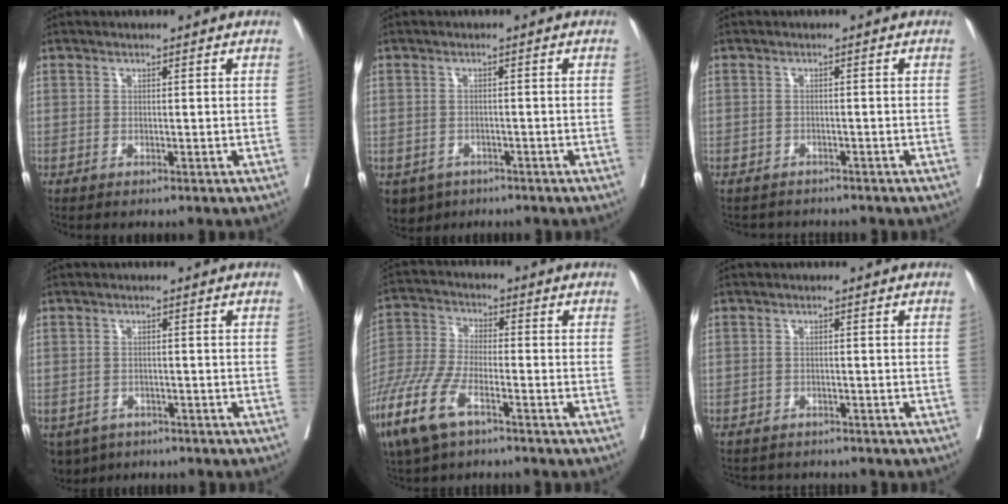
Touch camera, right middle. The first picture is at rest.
{"total": 5.4, "force": [-3.4, 4.0, 1.2], "torque": [-0.021, 0.000, -0.050]}
{"total": 3.7, "force": [-3.4, 1.6, 0.2], "torque": [-0.005, -0.001, -0.048]}
{"total": 5.4, "force": [-3.8, 3.7, 1.2], "torque": [-0.020, -0.001, -0.057]}
{"total": 11.0, "force": [-6.3, 3.7, 8.2], "torque": [-0.192, -0.022, -0.125]}
{"total": 4.3, "force": [-3.9, 1.8, 0.5], "torque": [-0.007, -0.001, -0.054]}